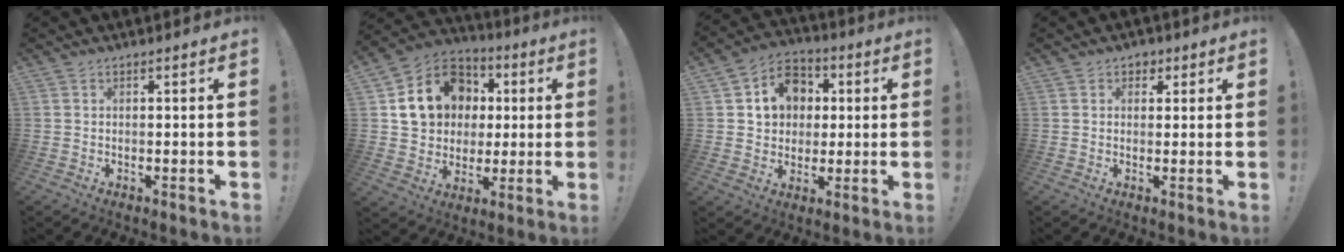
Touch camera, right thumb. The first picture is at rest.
{"total": 17.6, "force": [4.6, 14.8, 8.3], "torque": [-0.115, -0.002, 0.110]}
{"total": 11.6, "force": [2.7, 10.3, 4.7], "torque": [-0.060, -0.001, 0.057]}
{"total": 2.9, "force": [1.0, 2.5, 1.0], "torque": [-0.003, -0.002, 0.015]}